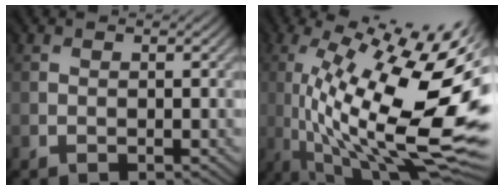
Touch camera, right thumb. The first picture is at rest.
{"total": 17.0, "force": [-3.5, 4.5, 16.0], "torque": [-0.287, -0.013, -0.060]}